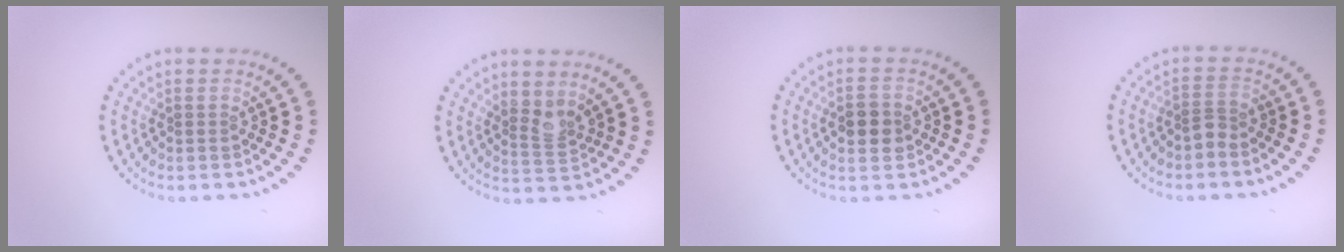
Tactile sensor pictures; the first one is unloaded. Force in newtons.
{"total": 2.0, "press": 1.6, "slide": 1.2}
{"total": 2.8, "press": 2.8, "slide": 0.1}
{"total": 1.4, "press": 1.2, "slide": 0.9}